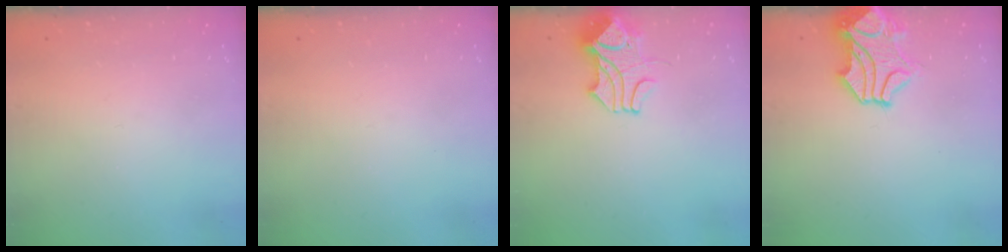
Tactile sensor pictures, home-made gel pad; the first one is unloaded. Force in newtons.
{"total": 0.0}
{"total": 2.2, "press": 2.0, "slide": 0.7}
{"total": 2.2, "press": 1.8, "slide": 1.2}